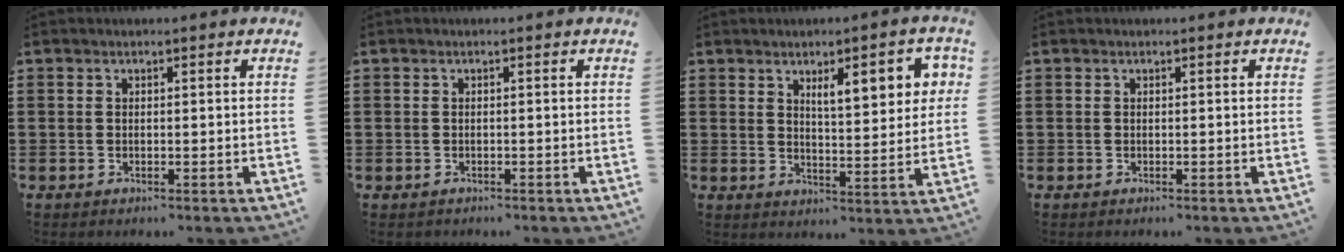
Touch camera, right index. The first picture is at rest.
{"total": 0.6, "force": [-0.3, 0.5, 0.0], "torque": [-0.002, 0.002, -0.007]}
{"total": 7.2, "force": [3.5, 2.1, 6.0], "torque": [-0.090, -0.007, 0.051]}
{"total": 0.0}